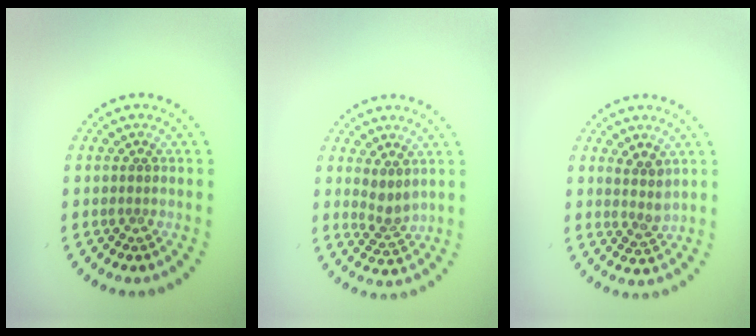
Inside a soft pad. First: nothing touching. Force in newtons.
{"total": 2.1, "press": 1.6, "slide": 1.4}
{"total": 2.0, "press": 1.6, "slide": 1.2}